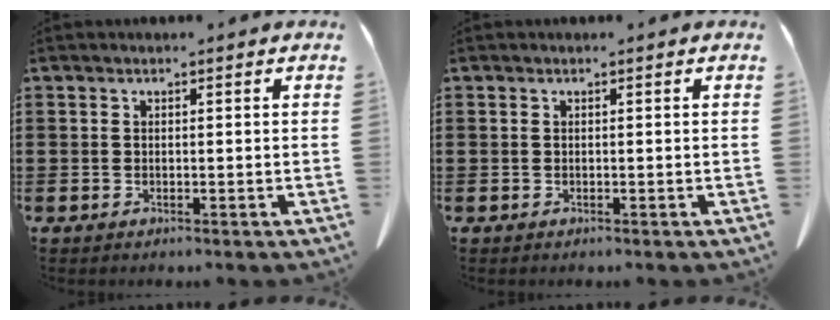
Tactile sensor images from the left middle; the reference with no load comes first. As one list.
[{"total": 0.0}]